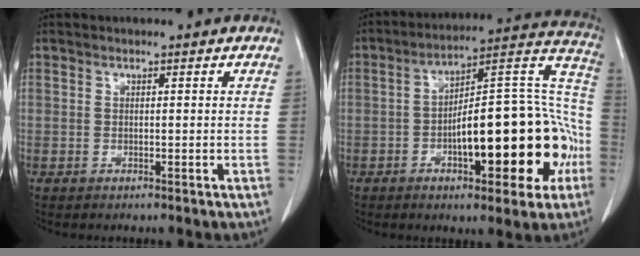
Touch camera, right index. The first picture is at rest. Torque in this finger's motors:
{"motor_torque": [1.34, -0.79, 0.74, 0.21]}